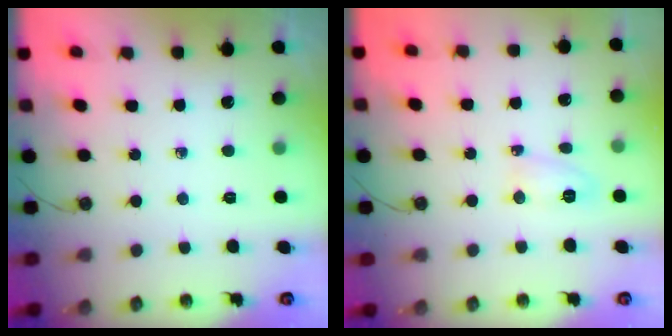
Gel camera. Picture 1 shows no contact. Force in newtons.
{"total": 3.9, "press": 3.7, "slide": 1.4}